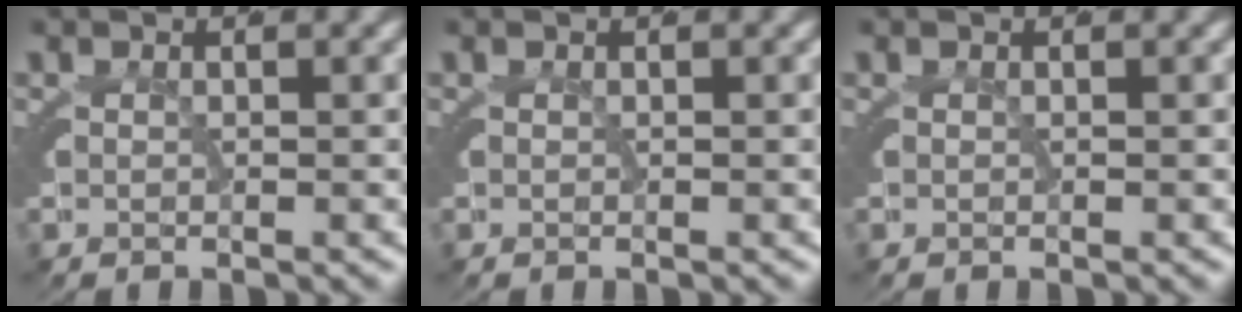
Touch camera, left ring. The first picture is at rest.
{"total": 0.0}
{"total": 0.0}